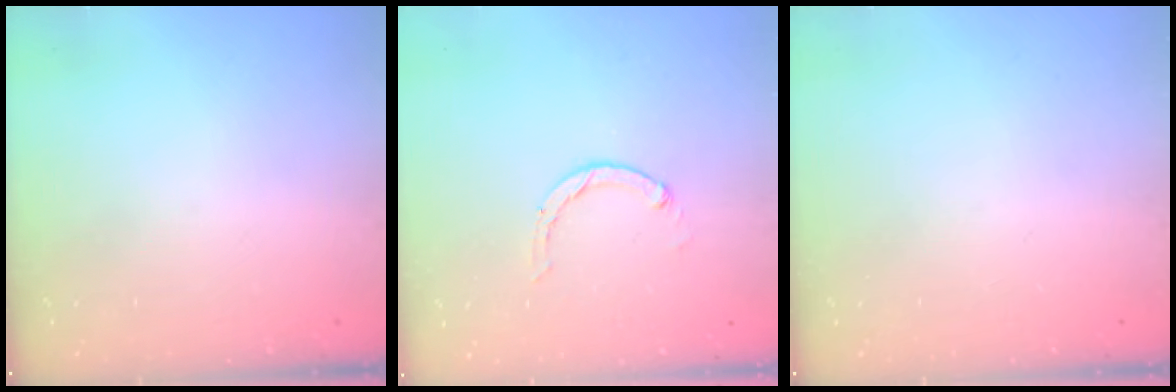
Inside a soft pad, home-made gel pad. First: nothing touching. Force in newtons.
{"total": 0.8, "press": 0.8, "slide": 0.2}
{"total": 0.0}